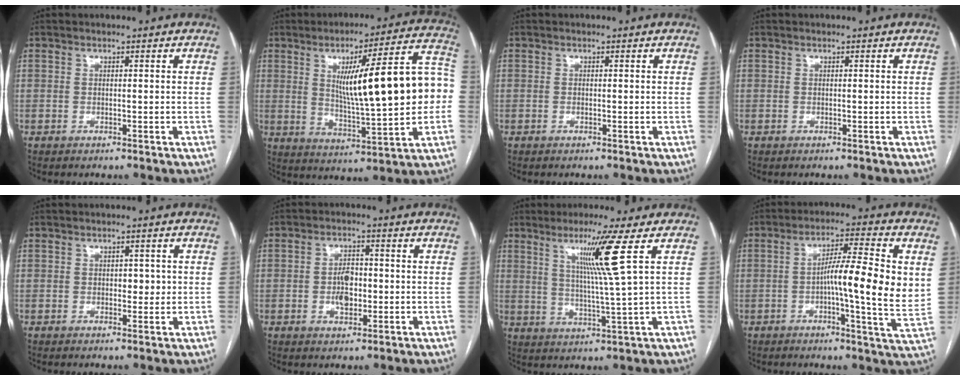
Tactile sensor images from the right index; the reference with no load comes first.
{"total": 20.0, "force": [1.7, 2.9, 19.8], "torque": [-0.285, 0.032, 0.031]}
{"total": 0.0}
{"total": 0.0}
{"total": 2.2, "force": [0.1, 1.4, 1.7], "torque": [-0.020, 0.002, 0.003]}
{"total": 4.4, "force": [-0.7, 2.6, 3.5], "torque": [-0.059, 0.003, -0.011]}
{"total": 8.7, "force": [3.6, -2.6, 7.5], "torque": [-0.137, -0.016, 0.071]}
{"total": 12.7, "force": [0.7, 0.8, 12.6], "torque": [-0.195, 0.007, 0.003]}